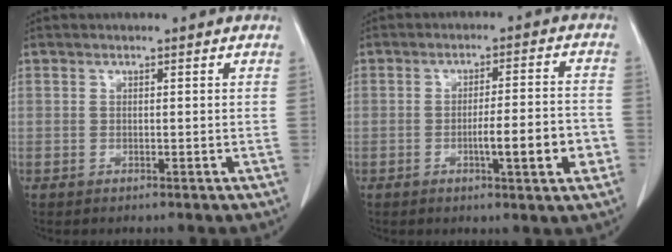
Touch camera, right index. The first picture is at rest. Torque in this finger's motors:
{"motor_torque": [1.43, -0.41, 0.62, 0.07]}